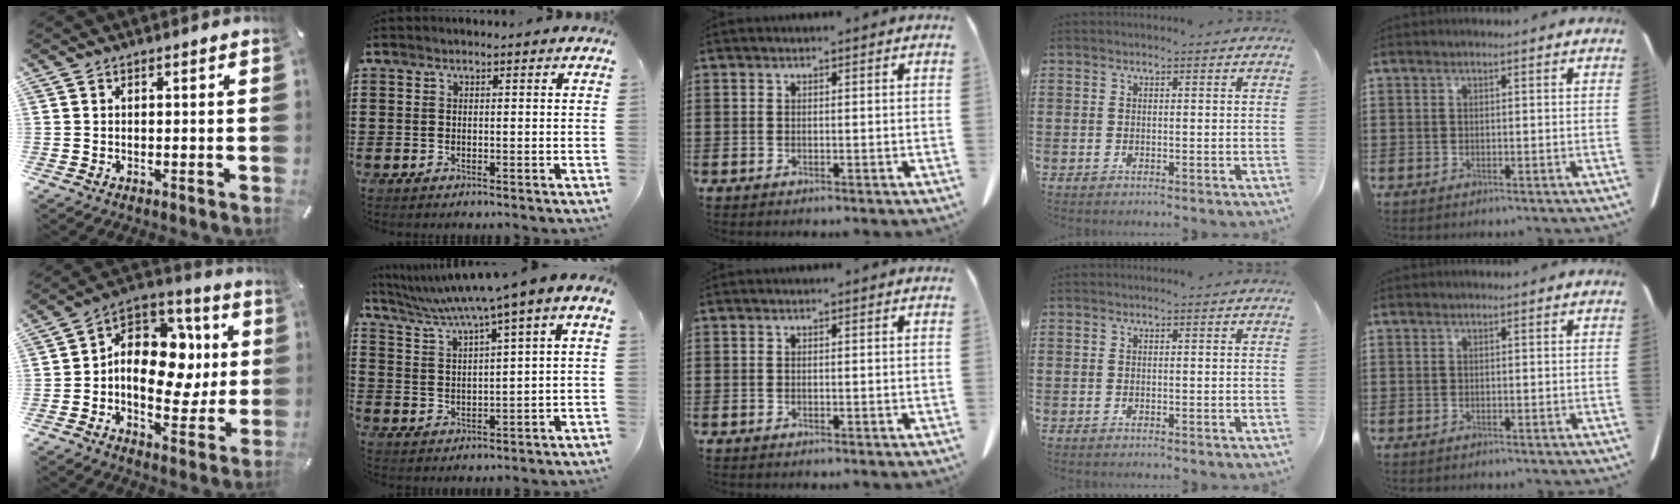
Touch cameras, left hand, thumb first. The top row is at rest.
{"thumb": {"total": 14.9, "force": [0.8, 11.3, 9.7], "torque": [-0.151, -0.014, 0.021]}, "index": {"total": 4.6, "force": [2.9, -0.1, 3.6], "torque": [-0.082, -0.024, 0.041]}}